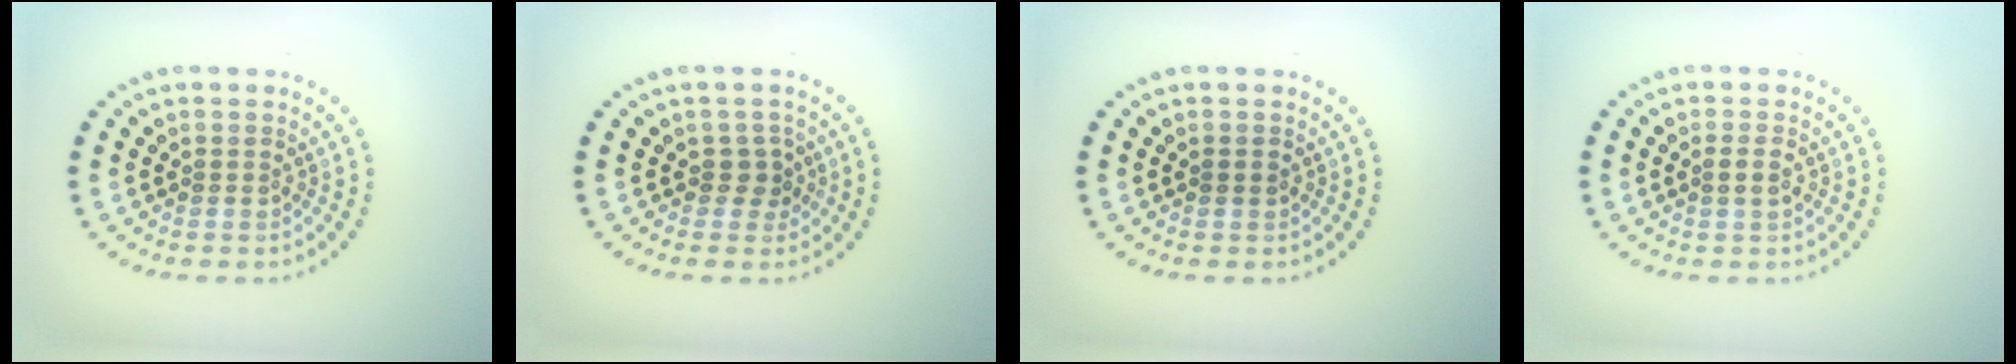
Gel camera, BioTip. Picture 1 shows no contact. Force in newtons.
{"total": 1.5, "press": 1.3, "slide": 0.8}
{"total": 0.7, "press": 0.7, "slide": 0.1}
{"total": 1.1, "press": 1.0, "slide": 0.4}